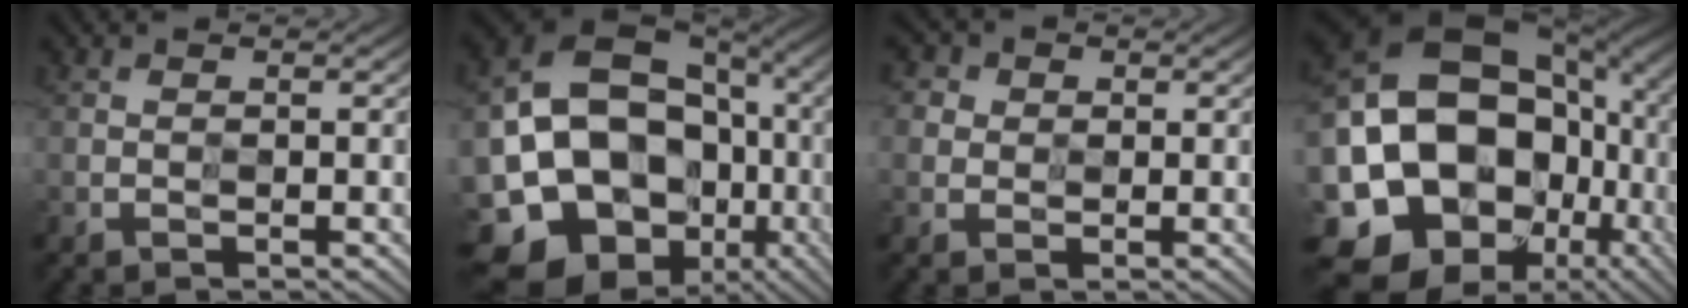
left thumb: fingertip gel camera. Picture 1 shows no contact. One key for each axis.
{"total": 19.5, "fx": -5.0, "fy": 15.9, "fz": 10.2, "tx": -0.211, "ty": -0.028, "tz": -0.076}
{"total": 3.8, "fx": 1.7, "fy": 3.2, "fz": 0.9, "tx": -0.043, "ty": 0.005, "tz": 0.029}
{"total": 20.8, "fx": -2.6, "fy": 17.7, "fz": 10.6, "tx": -0.222, "ty": -0.003, "tz": -0.063}